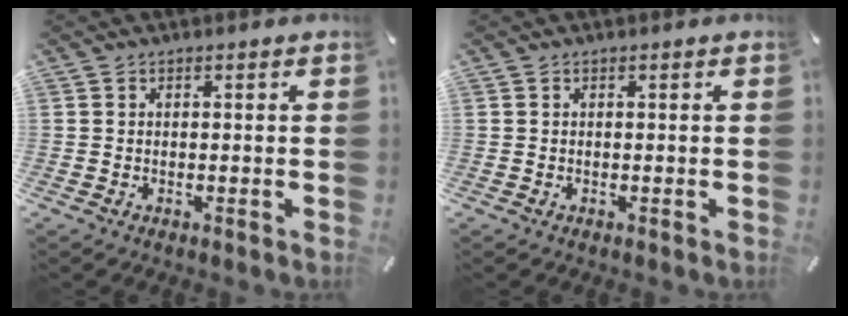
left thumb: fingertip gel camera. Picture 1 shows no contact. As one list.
[{"total": 0.0}]